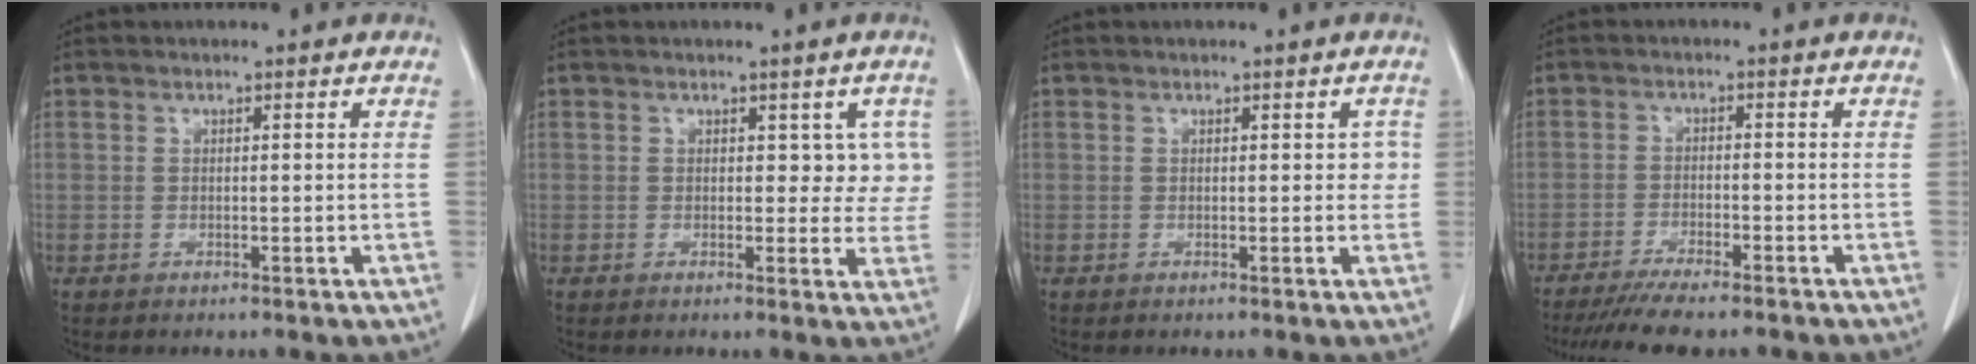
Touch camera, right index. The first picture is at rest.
{"total": 4.1, "force": [1.3, 2.7, 2.7], "torque": [-0.005, 0.007, 0.012]}
{"total": 1.8, "force": [0.3, 1.3, 1.1], "torque": [-0.002, 0.011, 0.001]}
{"total": 9.6, "force": [-8.2, 0.8, 4.8], "torque": [-0.069, -0.021, -0.129]}